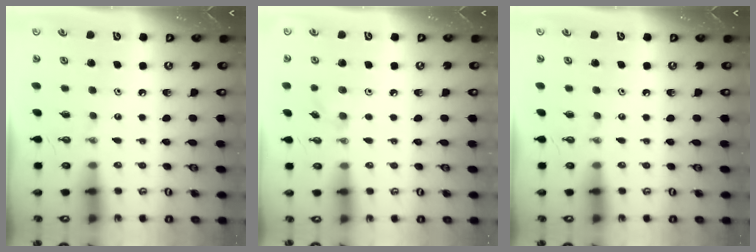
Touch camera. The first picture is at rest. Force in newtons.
{"total": 4.2, "press": 4.1, "slide": 1.0}
{"total": 0.0}